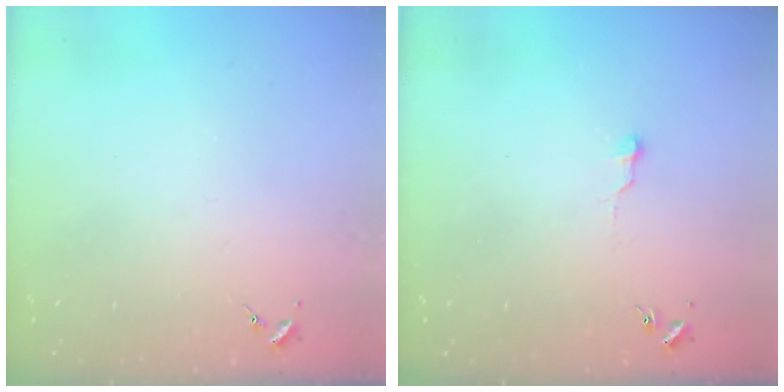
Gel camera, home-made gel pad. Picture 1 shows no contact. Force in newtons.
{"total": 4.5, "press": 4.5, "slide": 0.5}